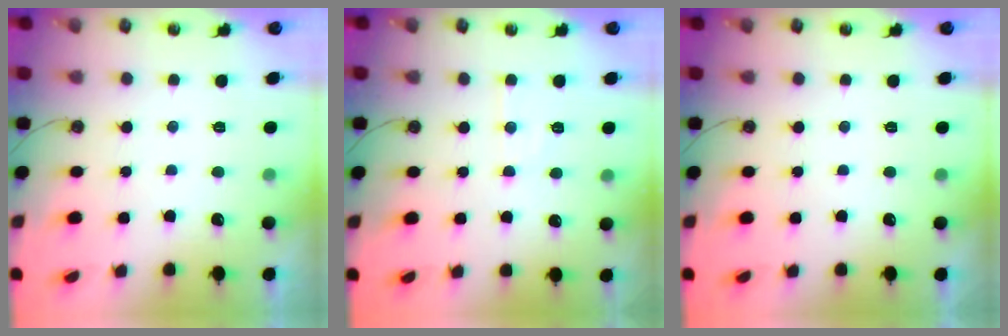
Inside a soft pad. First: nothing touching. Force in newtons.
{"total": 6.3, "press": 6.3, "slide": 0.2}
{"total": 0.0}